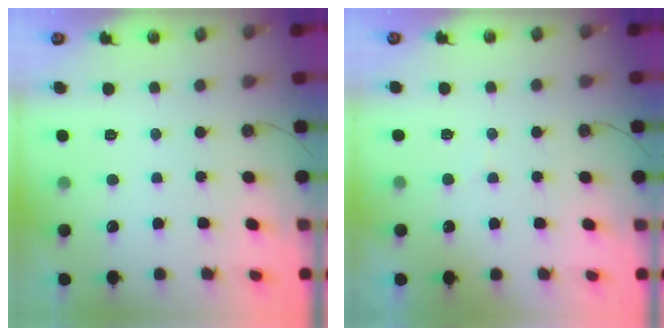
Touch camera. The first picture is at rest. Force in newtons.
{"total": 4.5, "press": 4.5, "slide": 0.4}